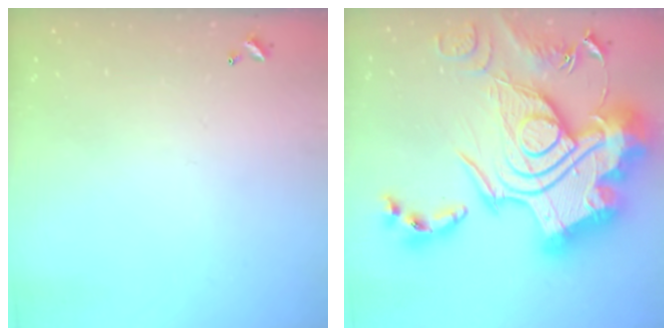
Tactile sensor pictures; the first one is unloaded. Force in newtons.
{"total": 0.7, "press": 0.7, "slide": 0.1}